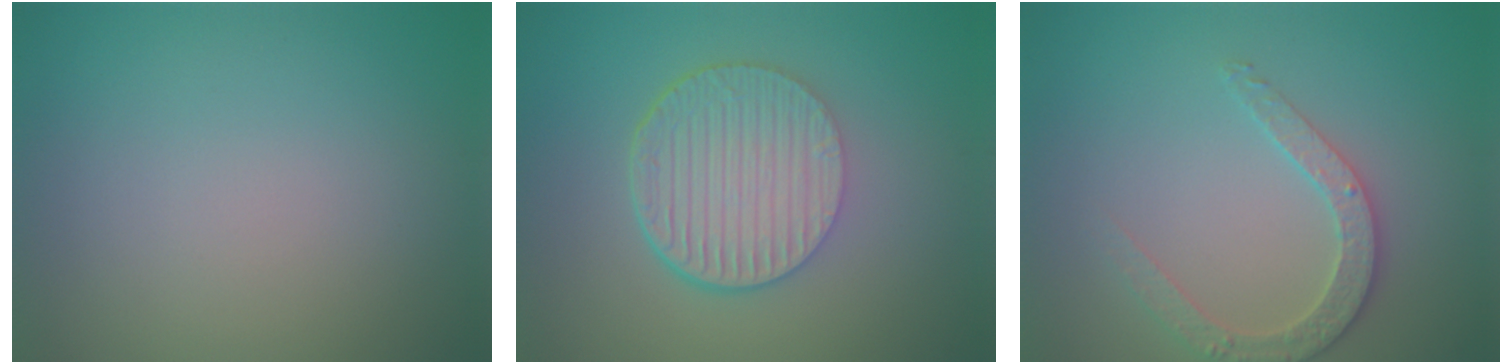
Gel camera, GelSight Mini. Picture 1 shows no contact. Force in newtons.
{"total": 6.7, "press": 4.6, "slide": 4.9}
{"total": 2.7, "press": 2.7, "slide": 0.3}